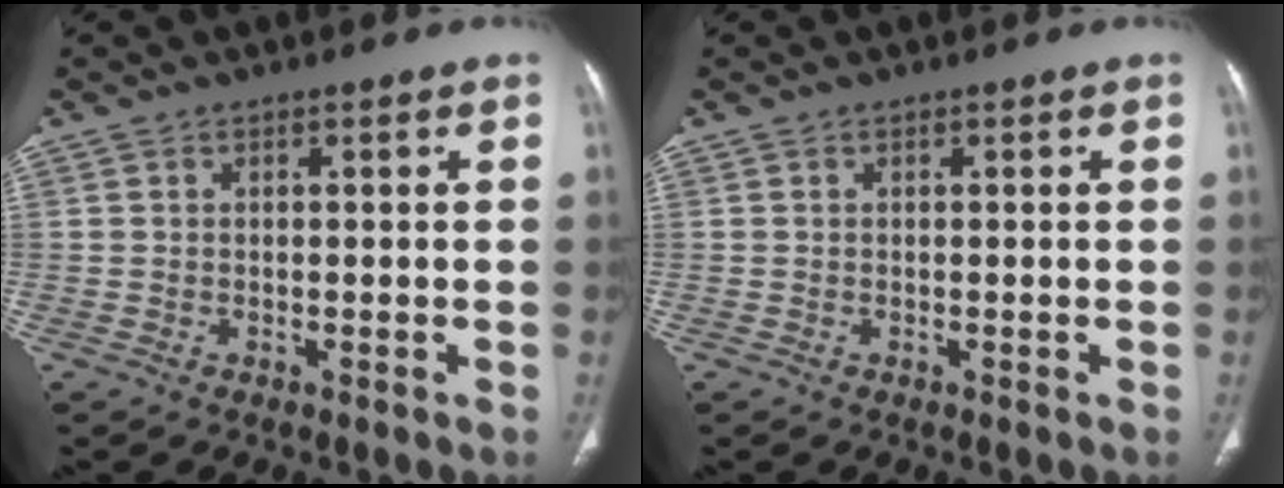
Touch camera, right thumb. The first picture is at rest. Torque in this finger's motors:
{"motor_torque": [-0.23, 0.23, -0.08, 0.09, 0.02]}